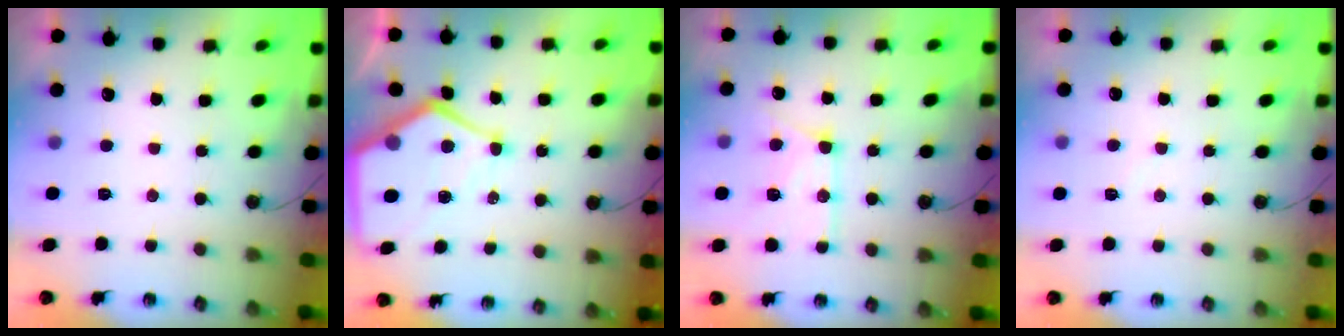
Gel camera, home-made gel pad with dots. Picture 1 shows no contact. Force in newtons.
{"total": 15.3, "press": 15.3, "slide": 1.5}
{"total": 13.1, "press": 13.0, "slide": 1.3}
{"total": 4.6, "press": 4.6, "slide": 0.6}